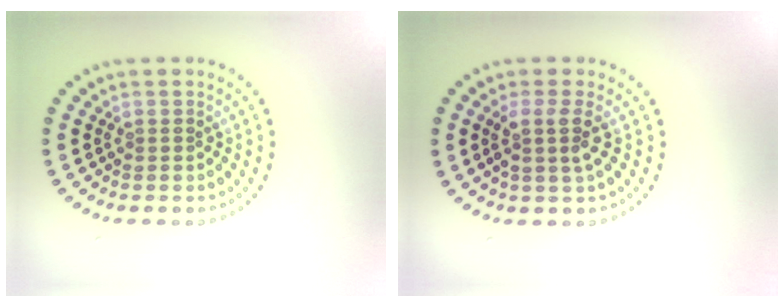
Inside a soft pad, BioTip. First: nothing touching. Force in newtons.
{"total": 2.3, "press": 1.8, "slide": 1.4}